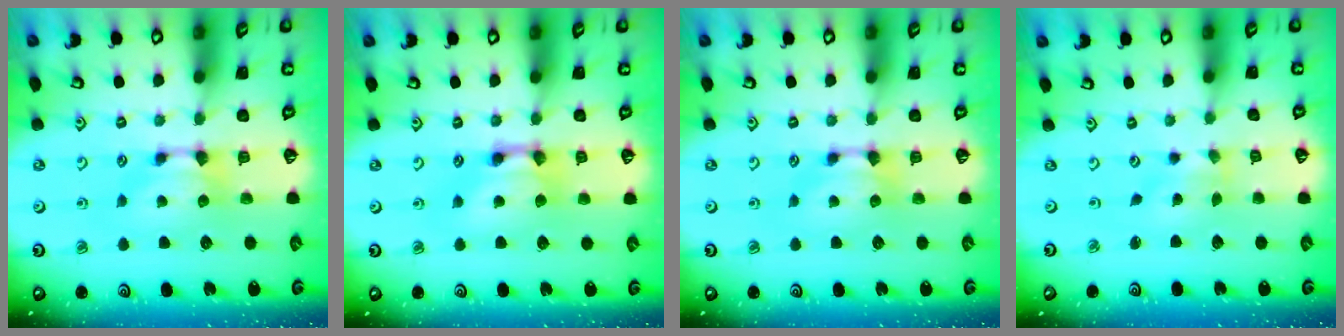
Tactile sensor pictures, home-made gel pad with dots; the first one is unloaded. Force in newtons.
{"total": 3.1, "press": 3.1, "slide": 0.3}
{"total": 0.0}
{"total": 1.7, "press": 1.3, "slide": 1.1}